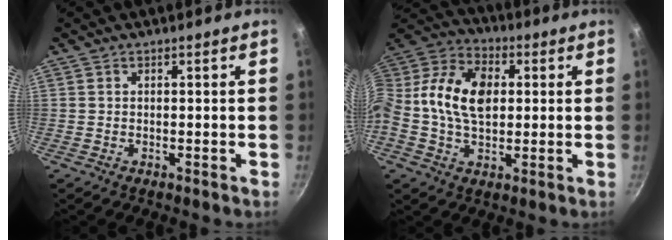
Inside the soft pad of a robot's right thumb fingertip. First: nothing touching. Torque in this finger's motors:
{"motor_torque": [2.51, 2.50, 0.87, -0.82, 0.36]}